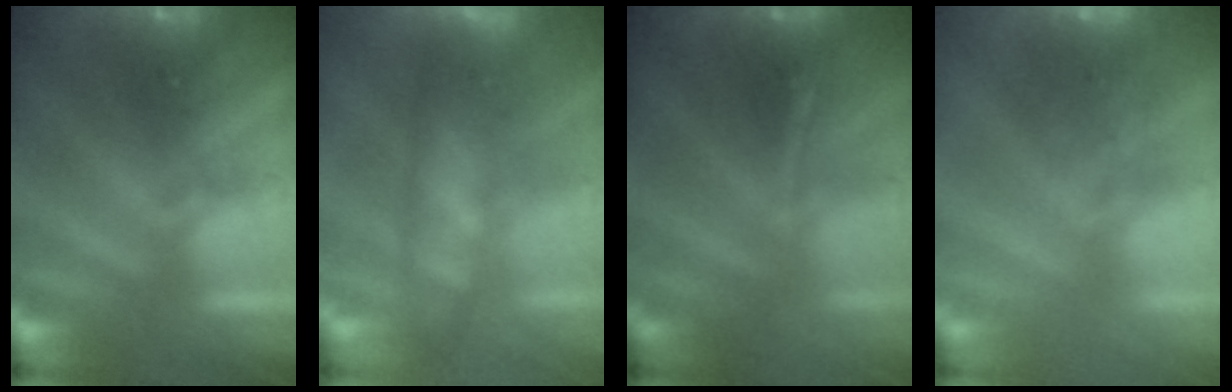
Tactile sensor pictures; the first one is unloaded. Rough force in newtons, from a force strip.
{"total": 3.6}
{"total": 1.2}
{"total": 7.4}